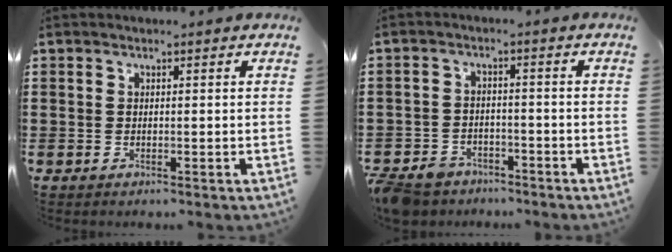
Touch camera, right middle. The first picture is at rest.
{"total": 4.2, "force": [-3.9, 1.3, 0.6], "torque": [-0.030, -0.001, -0.084]}